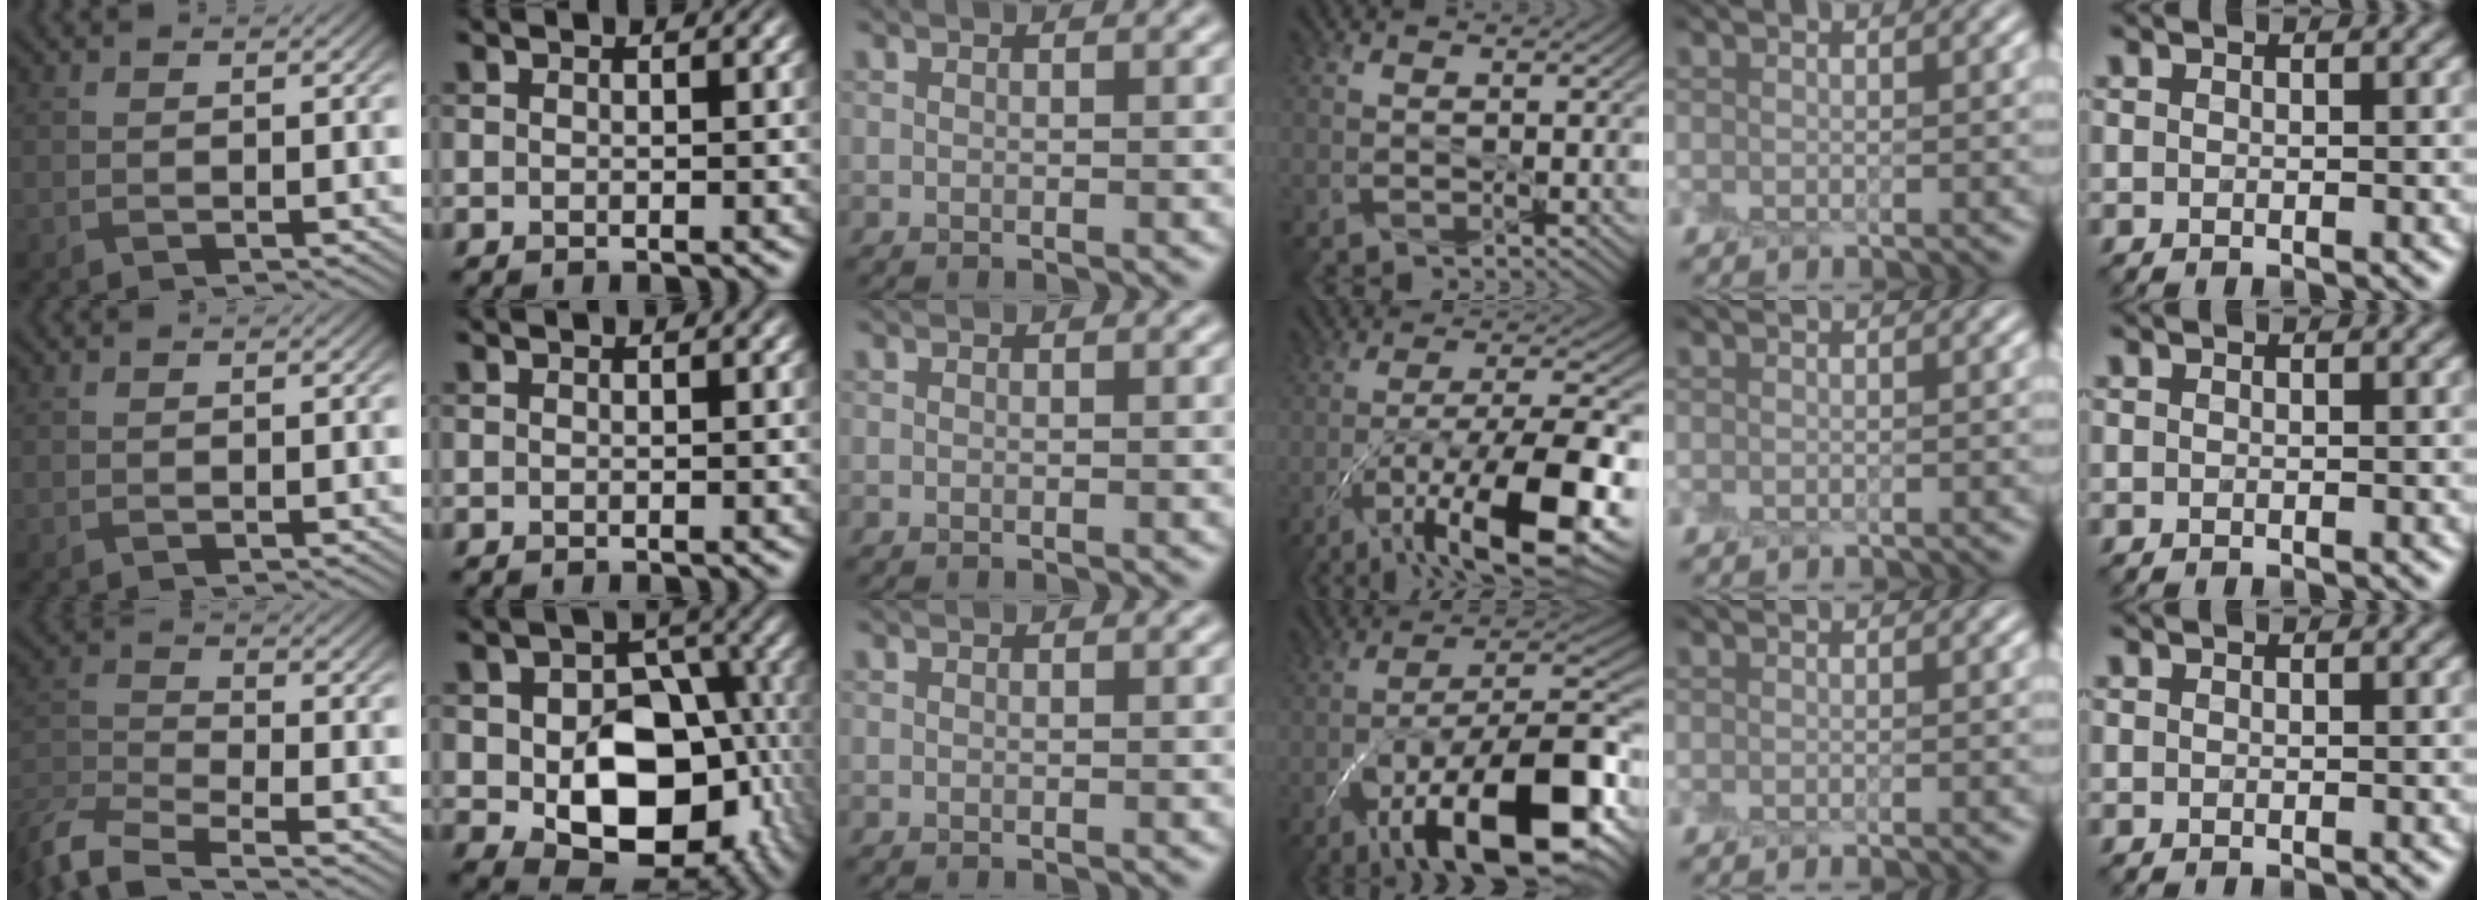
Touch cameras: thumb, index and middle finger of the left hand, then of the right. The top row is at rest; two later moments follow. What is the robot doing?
{"motion": "peel", "object": "postage stamp"}